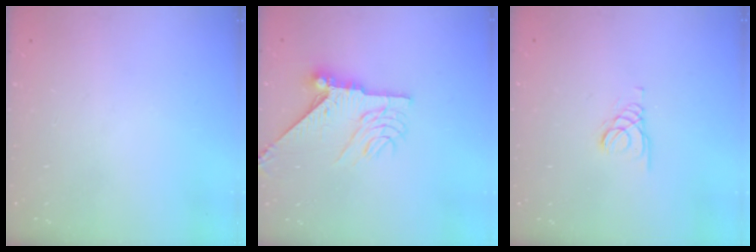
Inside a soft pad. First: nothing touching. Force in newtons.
{"total": 13.4, "press": 13.4, "slide": 1.2}
{"total": 1.5, "press": 1.4, "slide": 0.1}